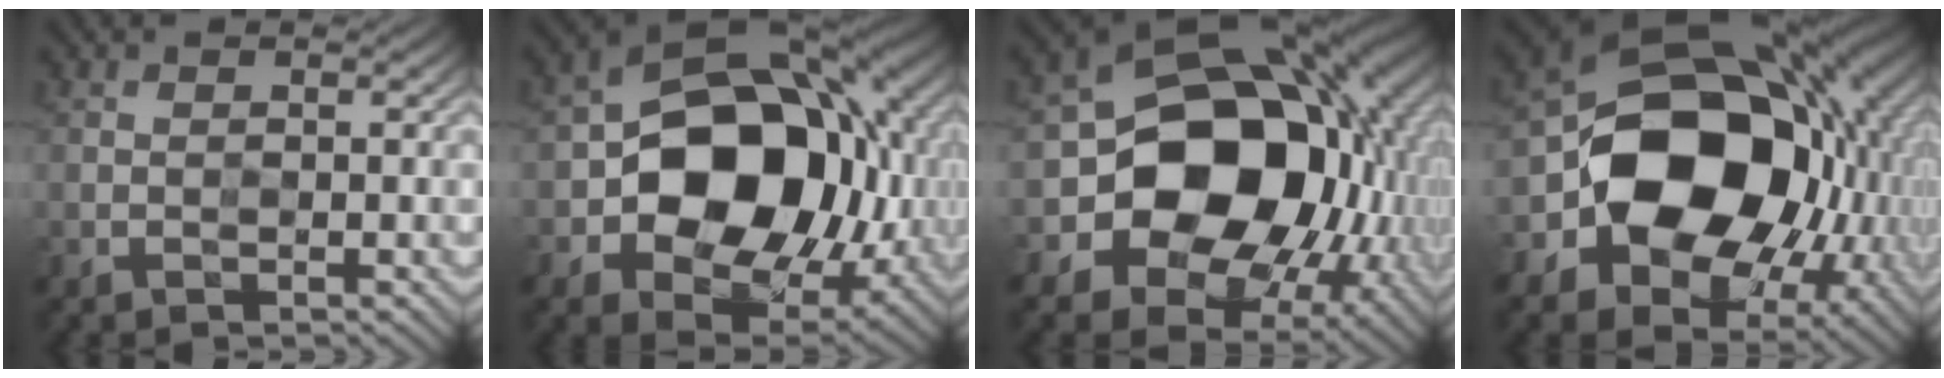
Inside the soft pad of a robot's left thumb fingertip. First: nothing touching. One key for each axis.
{"total": 15.3, "fx": 0.0, "fy": 11.2, "fz": 10.4, "tx": -0.137, "ty": -0.001, "tz": -0.007}
{"total": 18.9, "fx": -1.7, "fy": 14.8, "fz": 11.6, "tx": -0.200, "ty": -0.048, "tz": -0.011}
{"total": 19.4, "fx": -1.3, "fy": 15.1, "fz": 12.1, "tx": -0.216, "ty": -0.040, "tz": -0.006}